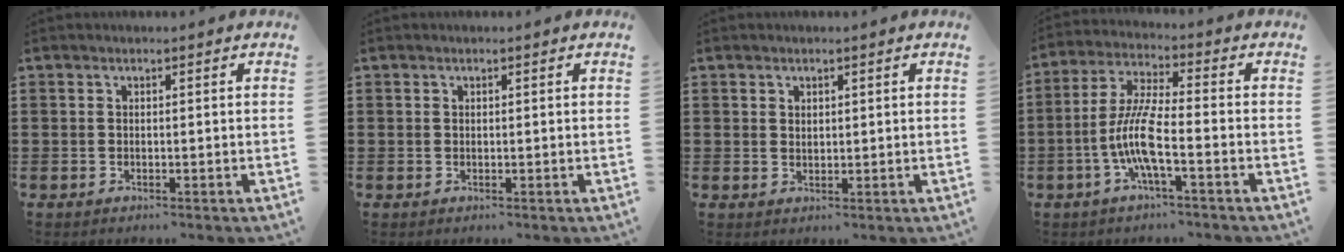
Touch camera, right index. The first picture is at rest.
{"total": 0.0}
{"total": 1.2, "force": [1.0, 0.6, 0.3], "torque": [-0.006, 0.002, 0.020]}
{"total": 8.2, "force": [-2.8, 1.4, 7.6], "torque": [-0.182, -0.016, -0.065]}